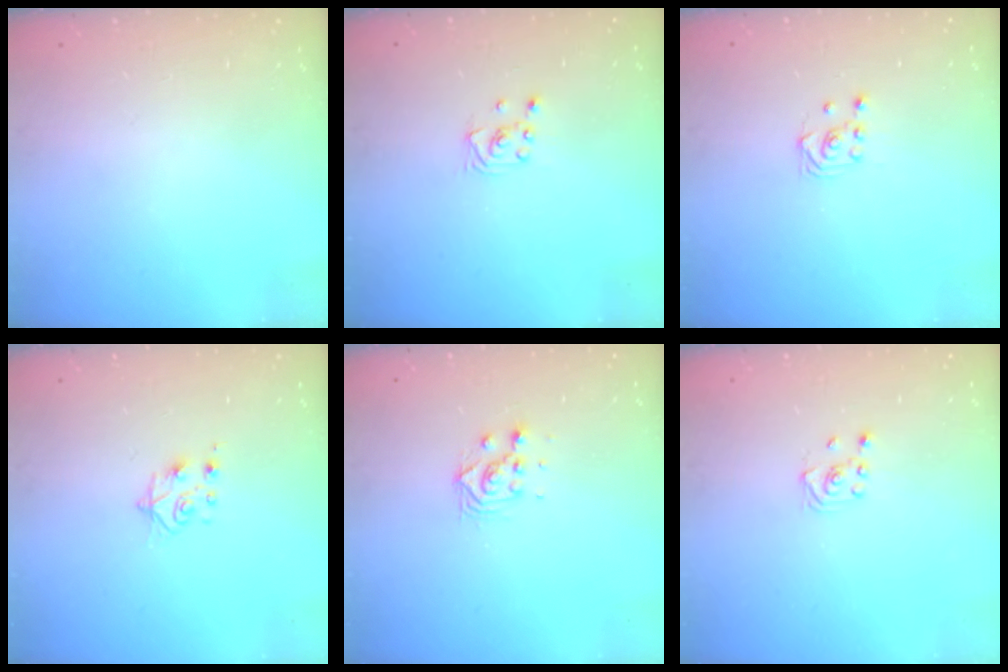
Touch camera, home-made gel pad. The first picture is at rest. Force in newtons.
{"total": 2.0, "press": 2.0, "slide": 0.1}
{"total": 2.9, "press": 2.6, "slide": 1.4}
{"total": 7.6, "press": 7.5, "slide": 0.7}
{"total": 4.8, "press": 4.8, "slide": 0.1}
{"total": 1.9, "press": 1.8, "slide": 0.6}